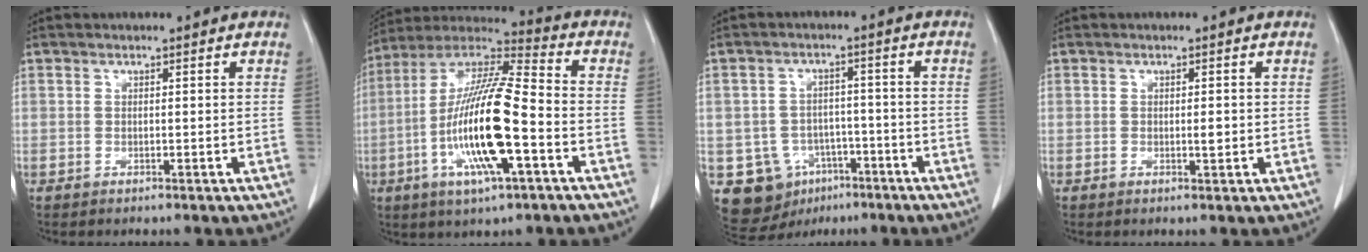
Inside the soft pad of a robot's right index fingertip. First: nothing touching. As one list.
[{"total": 18.4, "force": [-4.8, 2.3, 17.6], "torque": [-0.352, -0.007, -0.088]}, {"total": 10.1, "force": [-4.6, 8.6, 2.9], "torque": [-0.057, 0.018, -0.057]}, {"total": 1.3, "force": [-0.1, 0.4, 1.3], "torque": [-0.021, -0.001, -0.001]}]